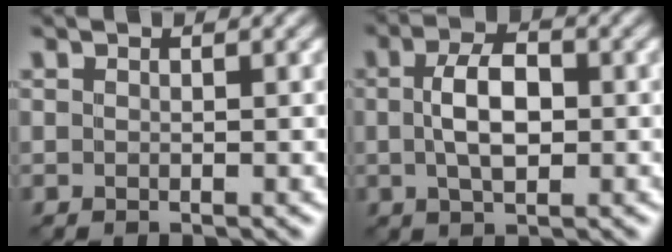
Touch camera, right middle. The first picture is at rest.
{"total": 4.5, "force": [0.2, 2.3, 3.8], "torque": [-0.076, 0.005, 0.001]}